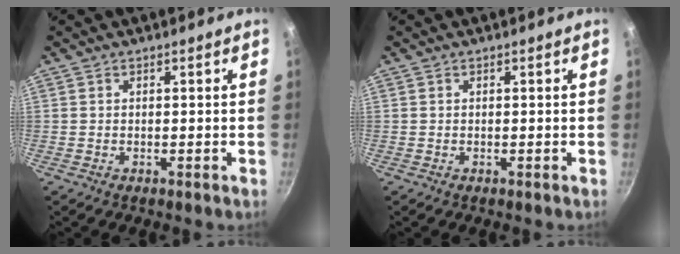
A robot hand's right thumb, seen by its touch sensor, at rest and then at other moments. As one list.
[{"total": 0.0}]